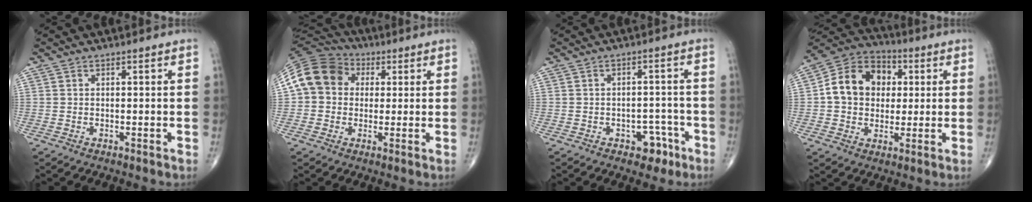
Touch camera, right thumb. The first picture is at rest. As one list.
[{"total": 13.5, "force": [2.6, 11.3, 7.0], "torque": [-0.123, 0.031, 0.036]}, {"total": 4.9, "force": [-2.7, 3.3, 2.4], "torque": [-0.001, 0.027, -0.033]}, {"total": 13.9, "force": [1.8, 11.2, 8.0], "torque": [-0.104, 0.019, 0.022]}]